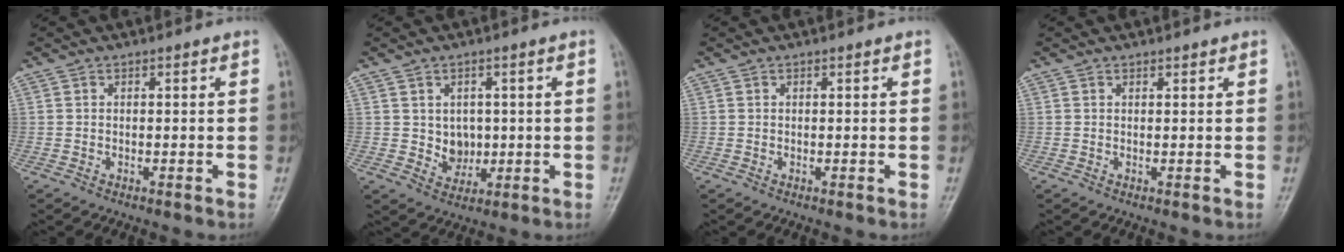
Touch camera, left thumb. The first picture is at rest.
{"total": 4.8, "force": [0.4, 4.0, 2.5], "torque": [-0.014, -0.006, 0.016]}
{"total": 0.0}
{"total": 0.5, "force": [0.5, 0.2, 0.1], "torque": [-0.004, -0.005, 0.008]}